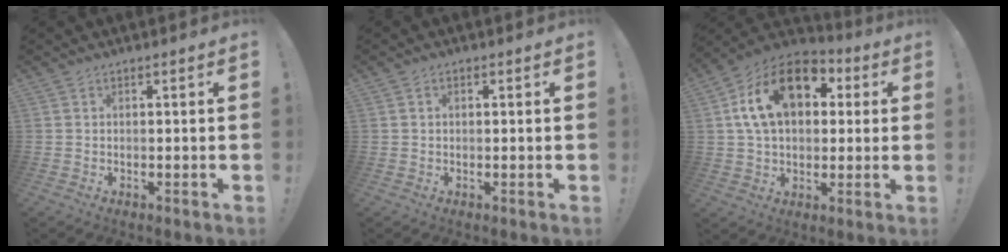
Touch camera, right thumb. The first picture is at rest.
{"total": 0.9, "force": [0.1, 0.7, 0.6], "torque": [-0.006, 0.002, 0.001]}
{"total": 19.0, "force": [6.0, 12.5, 12.9], "torque": [-0.208, -0.007, 0.106]}